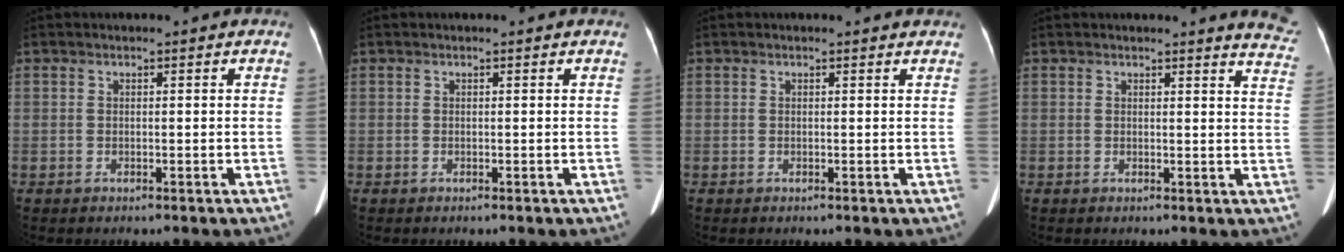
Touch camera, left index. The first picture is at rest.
{"total": 0.0}
{"total": 1.1, "force": [1.1, 0.3, 0.1], "torque": [-0.015, 0.001, 0.003]}
{"total": 6.7, "force": [6.5, 0.2, 1.3], "torque": [0.004, -0.052, 0.037]}